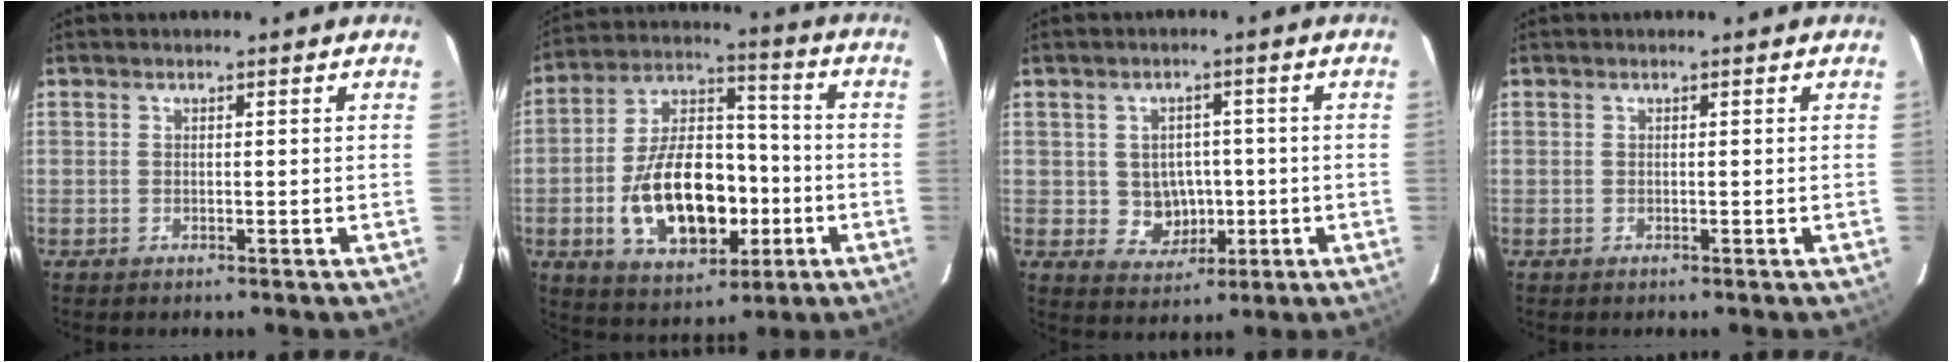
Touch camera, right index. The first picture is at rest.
{"total": 18.5, "force": [-4.7, 10.7, 14.4], "torque": [-0.276, 0.018, -0.060]}
{"total": 6.0, "force": [-0.6, 5.7, 2.0], "torque": [-0.046, 0.012, 0.011]}
{"total": 0.0}